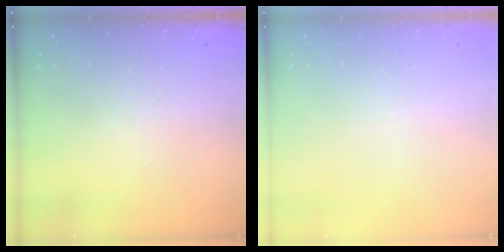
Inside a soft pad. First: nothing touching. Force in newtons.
{"total": 0.0}